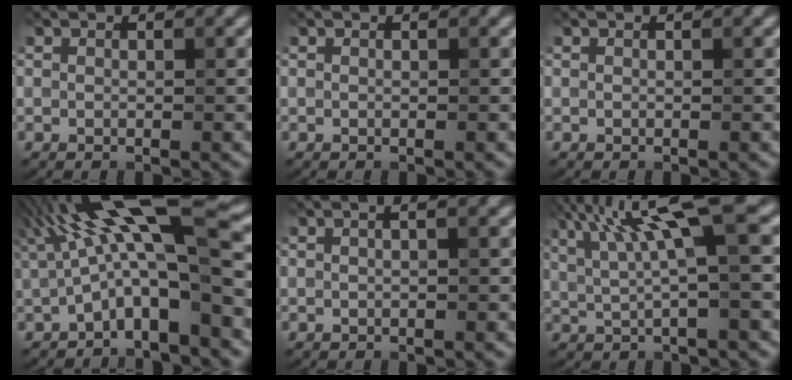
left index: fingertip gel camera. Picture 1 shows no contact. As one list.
[{"total": 0.0}, {"total": 0.0}, {"total": 10.0, "force": [1.5, 2.7, 9.5], "torque": [-0.154, 0.012, 0.017]}, {"total": 1.8, "force": [0.7, 0.8, 1.5], "torque": [-0.011, 0.014, -0.007]}, {"total": 8.5, "force": [3.2, 1.4, 7.8], "torque": [-0.139, 0.024, 0.062]}]